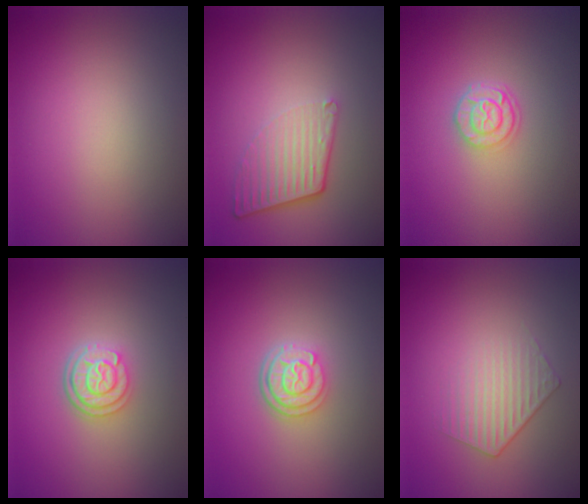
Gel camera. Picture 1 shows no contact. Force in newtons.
{"total": 4.1, "press": 2.7, "slide": 3.1}
{"total": 2.4, "press": 1.9, "slide": 1.5}
{"total": 2.9, "press": 2.4, "slide": 1.7}
{"total": 2.9, "press": 2.4, "slide": 1.7}
{"total": 1.7, "press": 1.2, "slide": 1.3}